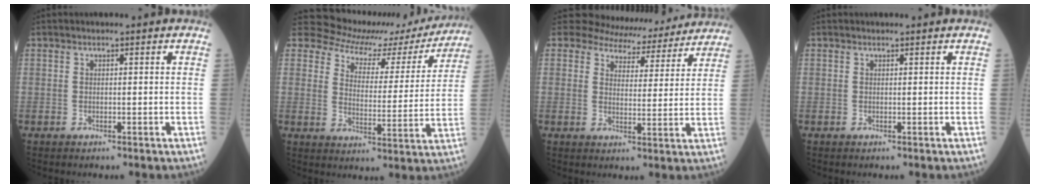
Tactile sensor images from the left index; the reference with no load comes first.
{"total": 15.1, "force": [14.0, 5.1, 2.5], "torque": [-0.027, -0.016, 0.166]}
{"total": 11.7, "force": [11.0, 3.8, 1.0], "torque": [-0.001, -0.002, 0.125]}
{"total": 0.6, "force": [0.6, 0.1, 0.0], "torque": [-0.007, 0.006, 0.008]}